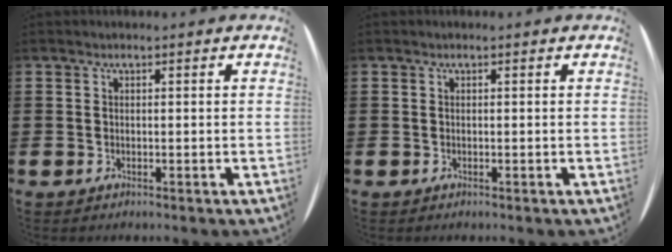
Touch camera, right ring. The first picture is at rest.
{"total": 0.0}